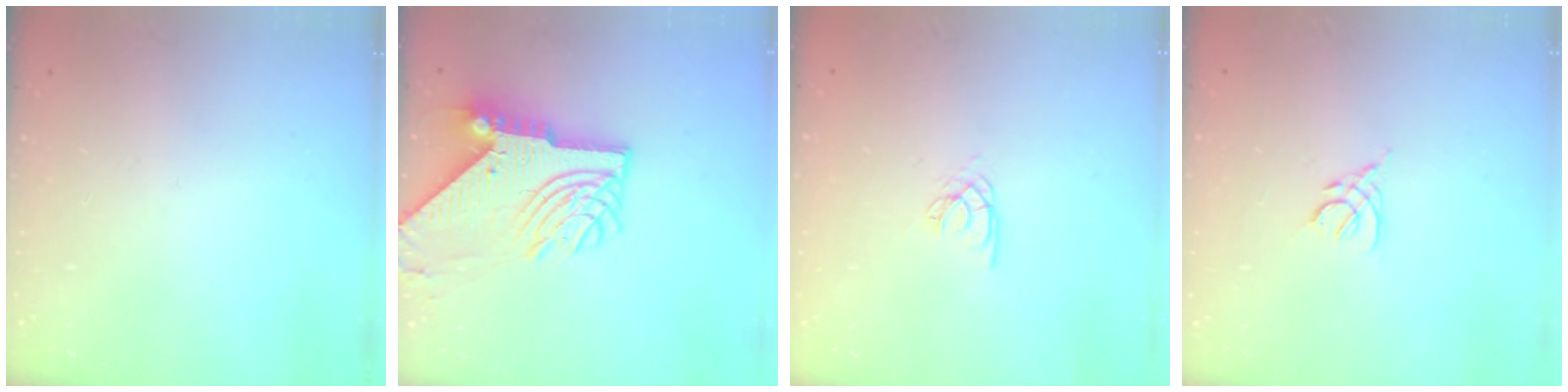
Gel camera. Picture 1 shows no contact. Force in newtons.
{"total": 14.3, "press": 14.3, "slide": 1.5}
{"total": 2.6, "press": 2.6, "slide": 0.1}
{"total": 2.8, "press": 2.8, "slide": 0.7}